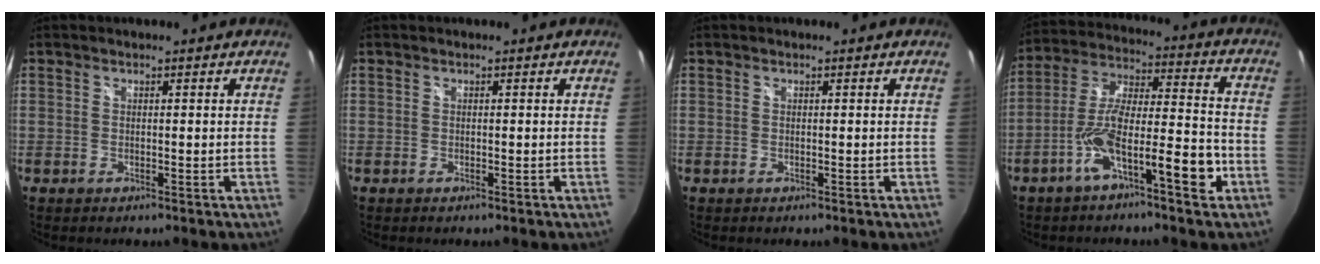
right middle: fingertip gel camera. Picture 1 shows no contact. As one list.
[{"total": 0.0}, {"total": 0.0}, {"total": 12.6, "force": [-6.2, 2.4, 10.6], "torque": [-0.196, 0.009, -0.106]}]